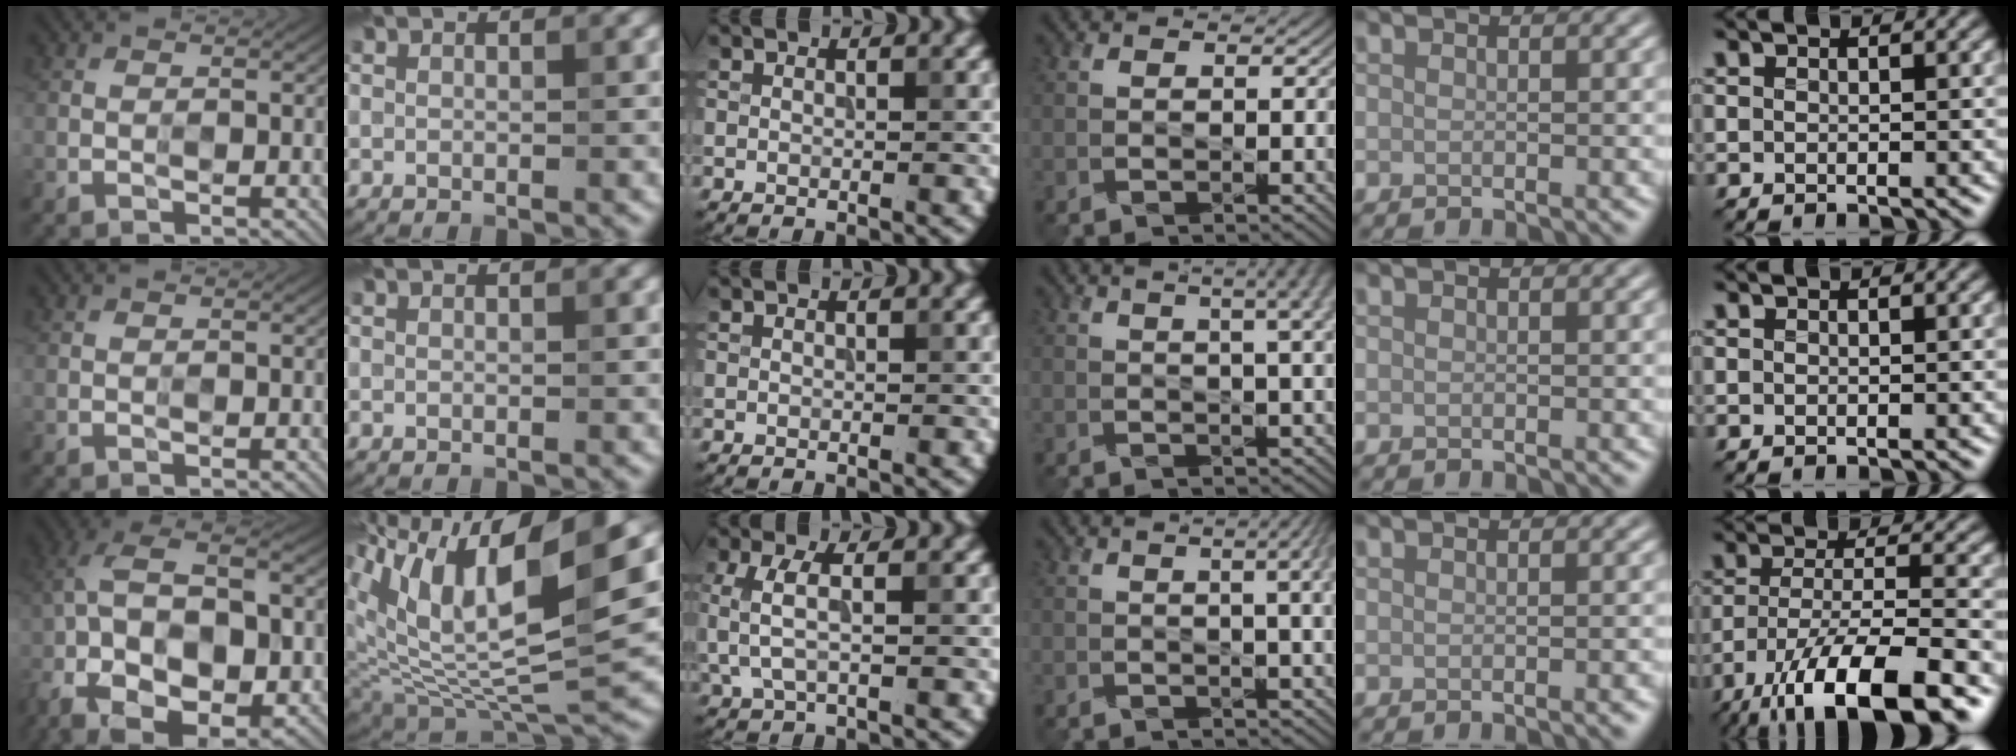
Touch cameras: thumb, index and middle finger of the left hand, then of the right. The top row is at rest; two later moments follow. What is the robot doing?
{"motion": "wipe", "object": "glass cup"}